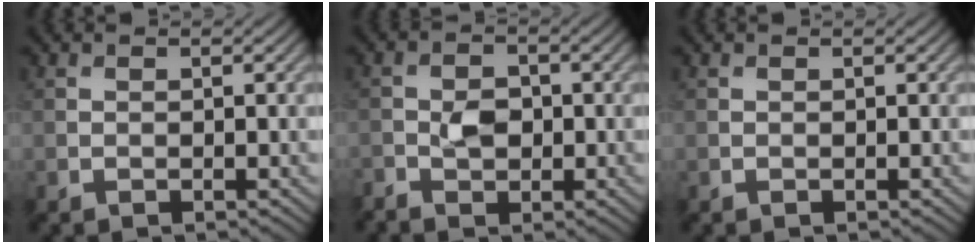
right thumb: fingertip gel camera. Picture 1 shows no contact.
{"total": 2.7, "force": [-1.0, 2.0, 1.6], "torque": [-0.032, 0.000, -0.020]}
{"total": 0.0}